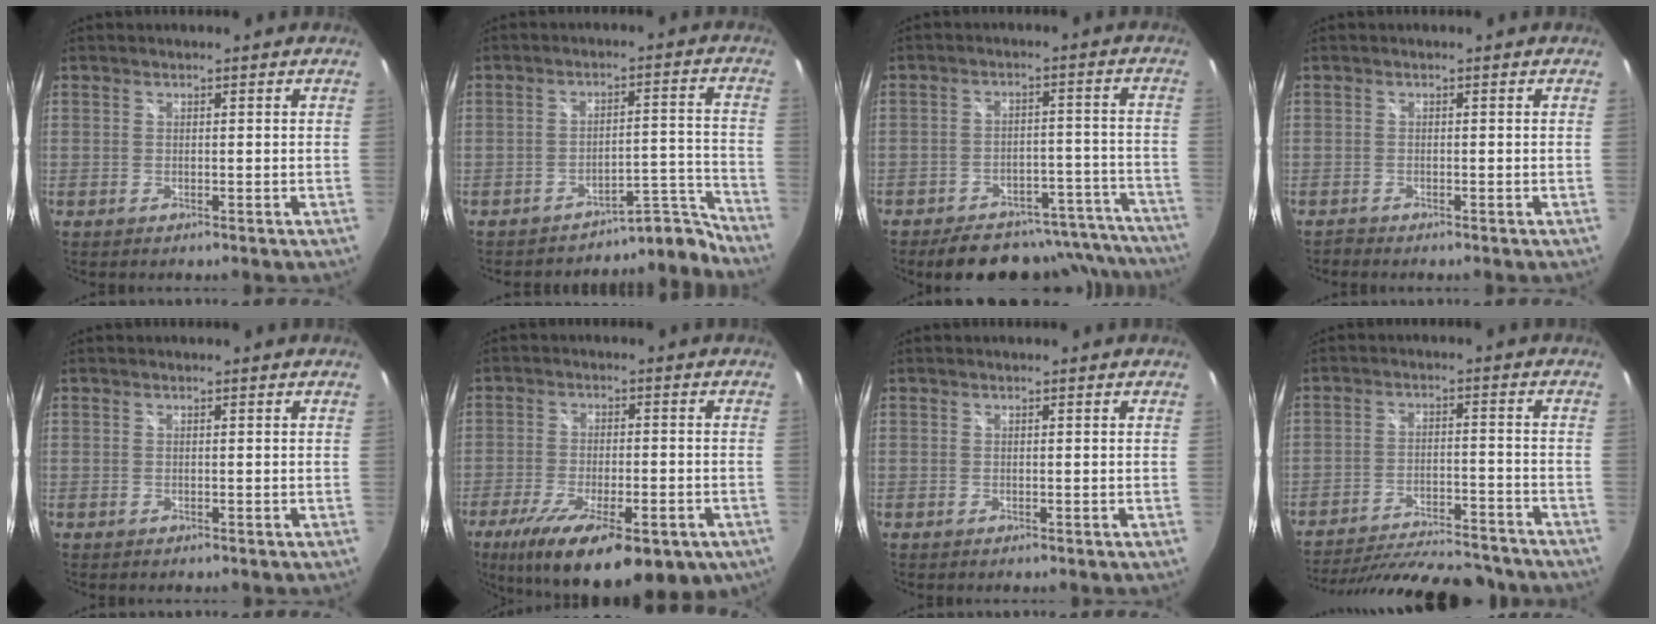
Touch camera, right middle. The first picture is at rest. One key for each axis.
{"total": 8.9, "fx": -8.8, "fy": 1.3, "fz": 0.2, "tx": 0.012, "ty": 0.048, "tz": -0.123}
{"total": 21.7, "fx": -19.5, "fy": 7.5, "fz": 6.2, "tx": -0.095, "ty": 0.046, "tz": -0.225}
{"total": 0.7, "fx": -0.7, "fy": 0.1, "fz": -0.1, "tx": 0.002, "ty": -0.004, "tz": -0.017}
{"total": 0.0}
{"total": 21.1, "fx": -12.6, "fy": 7.6, "fz": 15.2, "tx": -0.280, "ty": -0.062, "tz": -0.180}
{"total": 0.0}
{"total": 23.8, "fx": -21.0, "fy": 5.4, "fz": 9.8, "tx": -0.186, "ty": -0.020, "tz": -0.287}